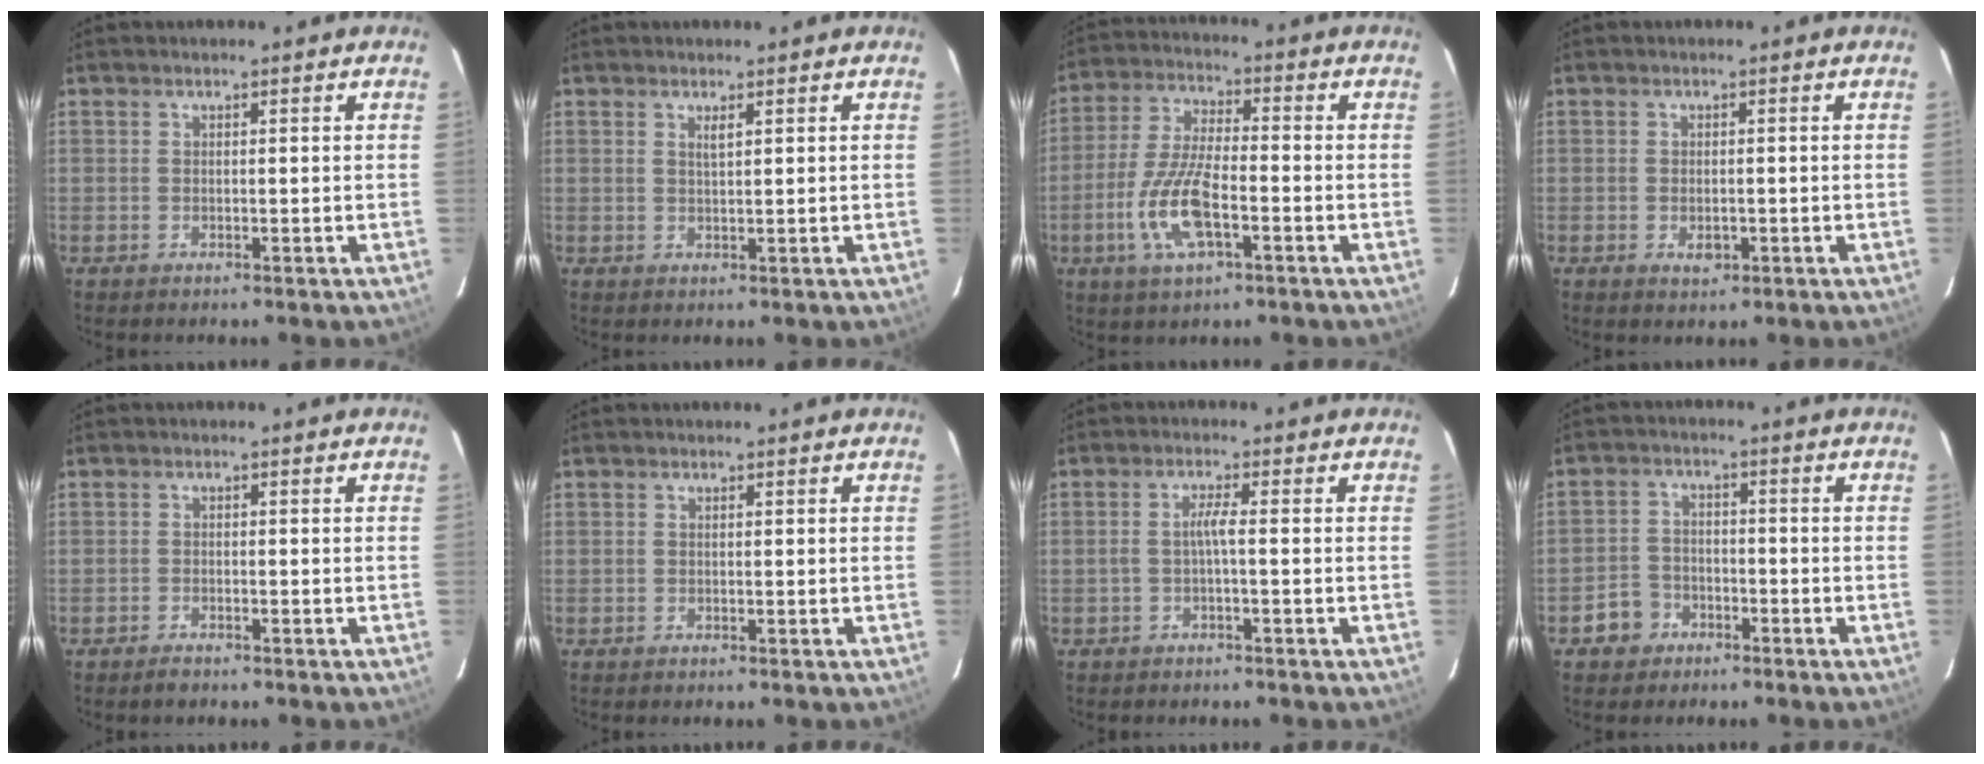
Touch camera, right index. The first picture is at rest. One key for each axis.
{"total": 1.4, "fx": 0.8, "fy": 0.2, "fz": 1.1, "tx": -0.019, "ty": 0.001, "tz": 0.013}
{"total": 11.9, "fx": -4.4, "fy": 4.0, "fz": 10.3, "tx": -0.219, "ty": -0.006, "tz": -0.083}
{"total": 2.4, "fx": -0.8, "fy": 1.6, "fz": 1.6, "tx": -0.027, "ty": -0.003, "tz": -0.009}
{"total": 1.4, "fx": -1.3, "fy": 0.5, "fz": 0.4, "tx": -0.012, "ty": 0.001, "tz": -0.023}
{"total": 0.0}
{"total": 1.7, "fx": -0.7, "fy": -0.2, "fz": 1.6, "tx": -0.031, "ty": 0.003, "tz": -0.014}
{"total": 5.3, "fx": -3.1, "fy": 4.2, "fz": 0.7, "tx": -0.030, "ty": 0.019, "tz": -0.053}